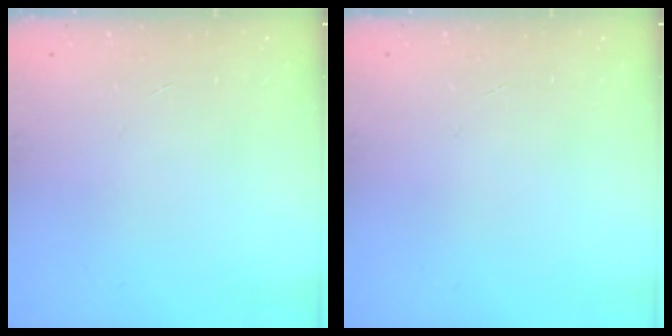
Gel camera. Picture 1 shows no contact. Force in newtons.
{"total": 0.0}